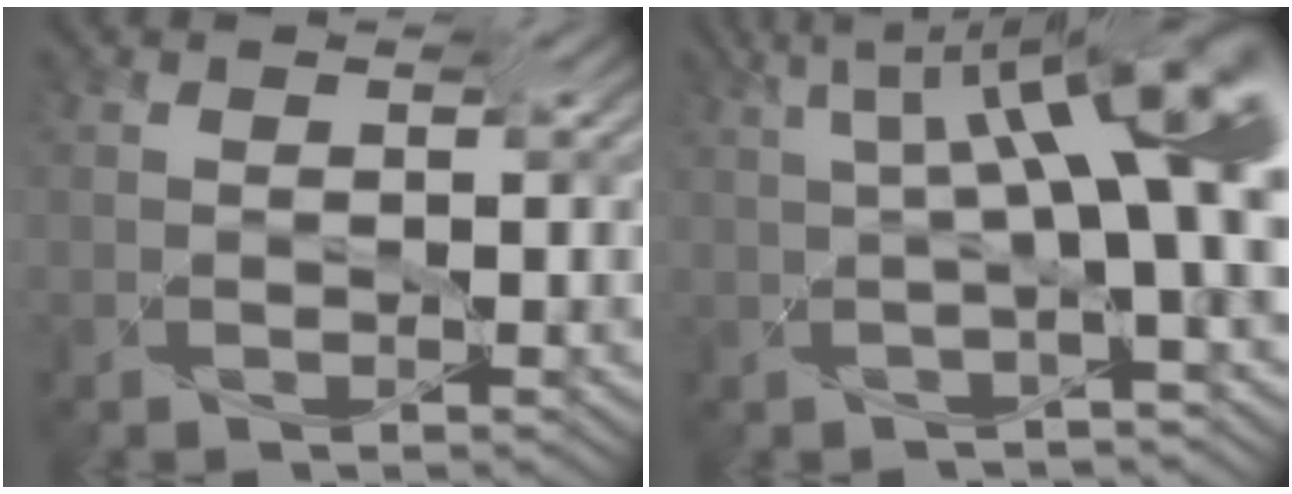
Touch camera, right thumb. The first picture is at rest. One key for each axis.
{"total": 12.3, "fx": 2.4, "fy": 3.1, "fz": 11.6, "tx": -0.157, "ty": 0.042, "tz": 0.034}